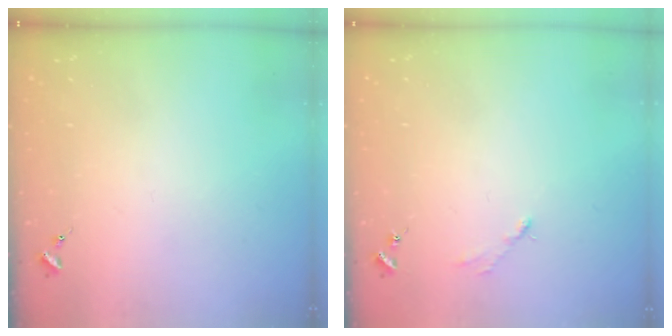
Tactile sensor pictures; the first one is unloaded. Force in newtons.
{"total": 2.9, "press": 2.9, "slide": 0.4}